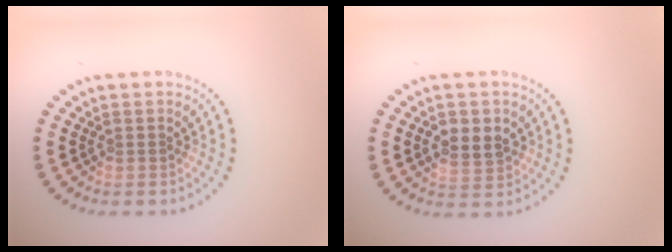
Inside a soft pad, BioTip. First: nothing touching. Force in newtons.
{"total": 2.9, "press": 2.9, "slide": 0.3}